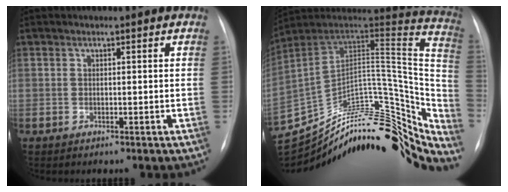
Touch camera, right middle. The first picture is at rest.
{"total": 35.9, "force": [-29.1, 12.6, 16.9], "torque": [-0.220, 0.020, -0.400]}